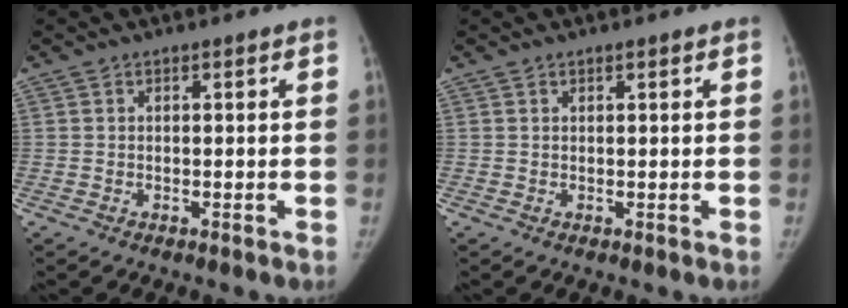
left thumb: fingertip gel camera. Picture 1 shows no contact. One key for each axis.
{"total": 0.5, "fx": 0.4, "fy": 0.2, "fz": 0.3, "tx": -0.005, "ty": -0.002, "tz": 0.007}